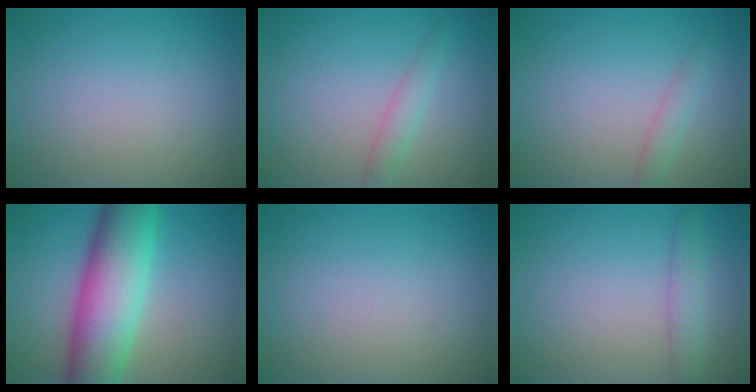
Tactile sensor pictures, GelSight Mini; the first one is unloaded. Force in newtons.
{"total": 1.6, "press": 1.6, "slide": 0.0}
{"total": 1.4, "press": 1.4, "slide": 0.1}
{"total": 11.0, "press": 11.0, "slide": 0.1}
{"total": 0.0}
{"total": 2.0, "press": 2.0, "slide": 0.0}